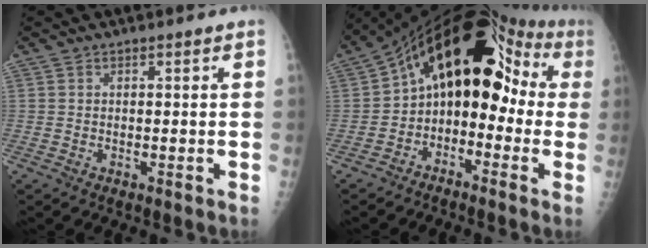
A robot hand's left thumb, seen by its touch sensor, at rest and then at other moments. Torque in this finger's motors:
{"motor_torque": [1.91, 3.09, 1.57, -1.20, 0.26]}